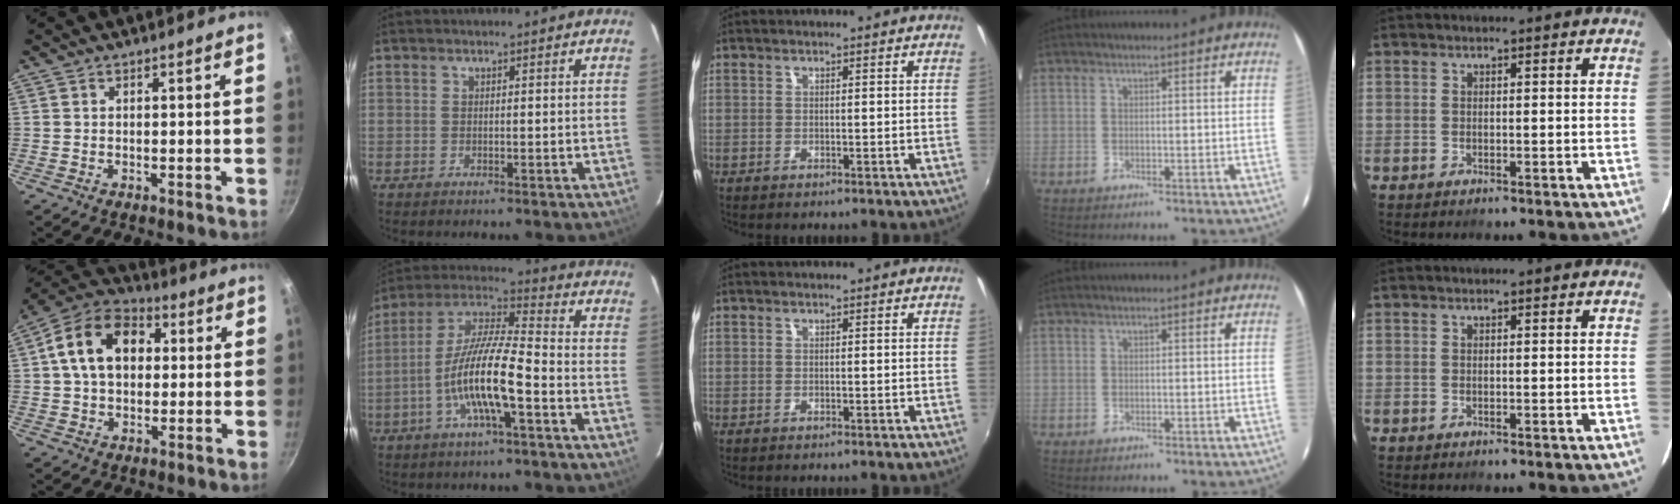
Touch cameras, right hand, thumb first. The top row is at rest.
{"thumb": {"total": 14.8, "force": [2.7, 10.6, 10.0], "torque": [-0.141, 0.025, 0.027]}, "index": {"total": 13.0, "force": [-4.7, 1.8, 12.0], "torque": [-0.238, 0.003, -0.096]}}